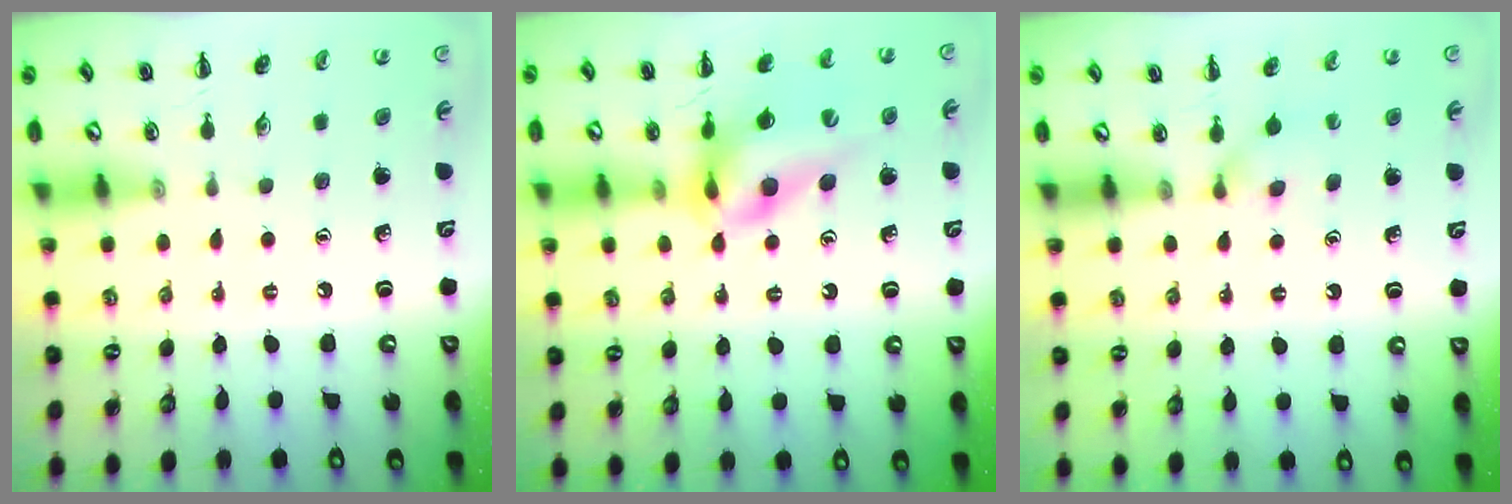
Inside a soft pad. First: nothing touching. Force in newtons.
{"total": 12.2, "press": 11.6, "slide": 3.8}
{"total": 2.8, "press": 2.5, "slide": 1.2}